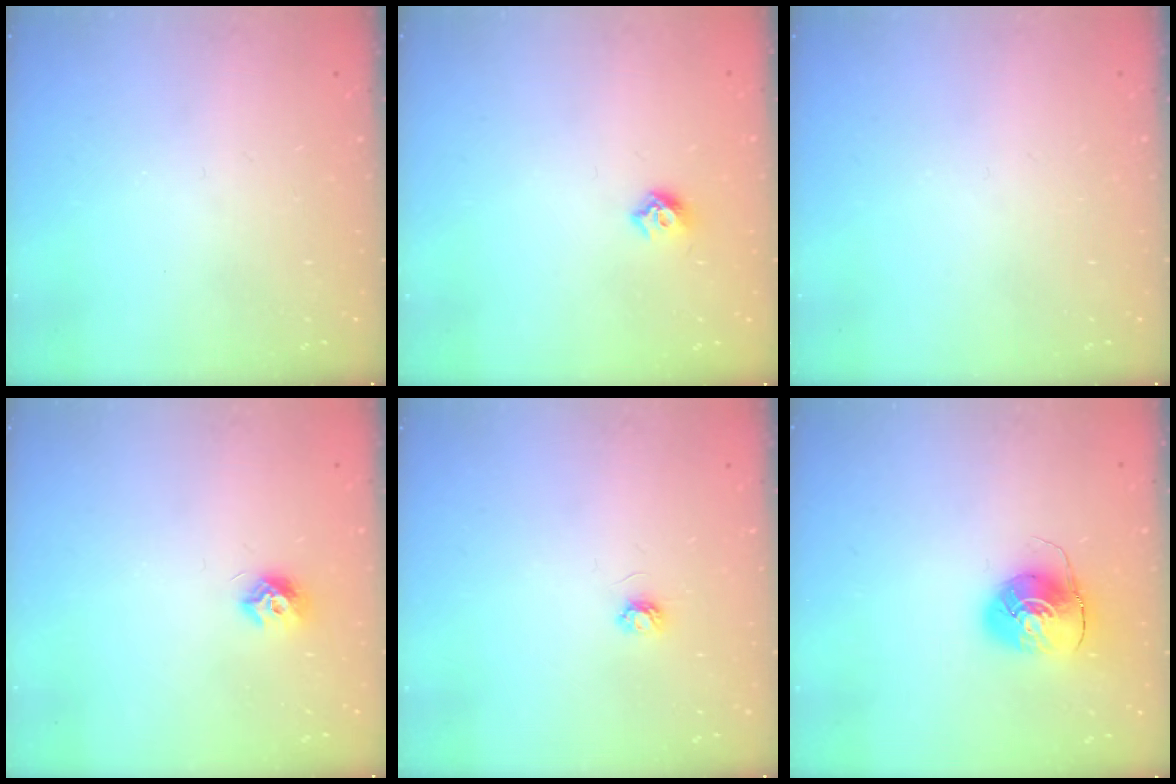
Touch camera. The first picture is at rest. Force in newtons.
{"total": 6.0, "press": 5.9, "slide": 0.9}
{"total": 0.0}
{"total": 7.3, "press": 7.2, "slide": 0.3}
{"total": 3.5, "press": 3.5, "slide": 0.4}
{"total": 8.5, "press": 8.5, "slide": 0.1}